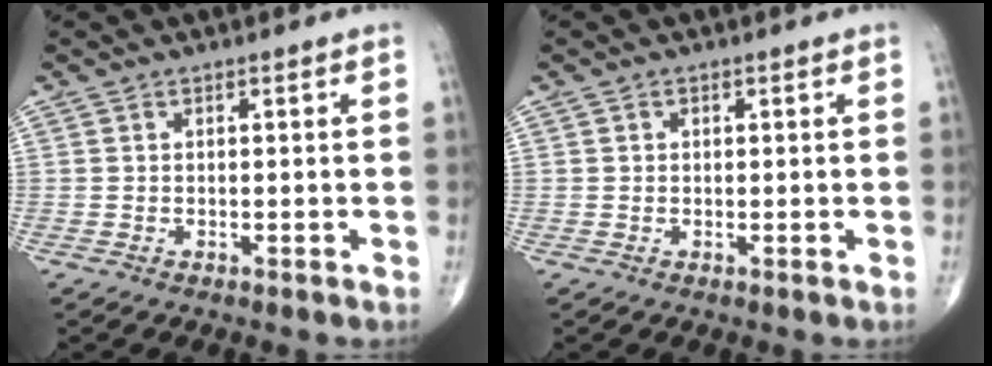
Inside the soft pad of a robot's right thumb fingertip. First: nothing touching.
{"total": 0.6, "force": [0.1, 0.5, 0.2], "torque": [0.002, 0.001, 0.001]}